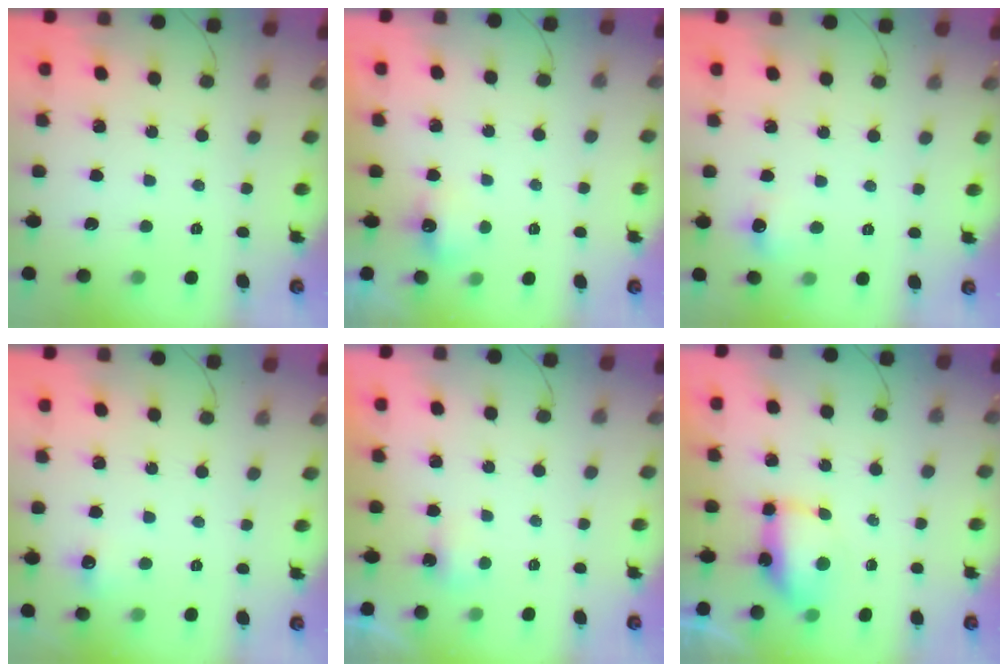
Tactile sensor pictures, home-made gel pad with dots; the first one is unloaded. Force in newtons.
{"total": 4.9, "press": 4.8, "slide": 0.8}
{"total": 6.4, "press": 6.2, "slide": 1.6}
{"total": 4.6, "press": 4.5, "slide": 1.2}
{"total": 2.3, "press": 2.1, "slide": 0.8}
{"total": 13.8, "press": 9.3, "slide": 10.2}